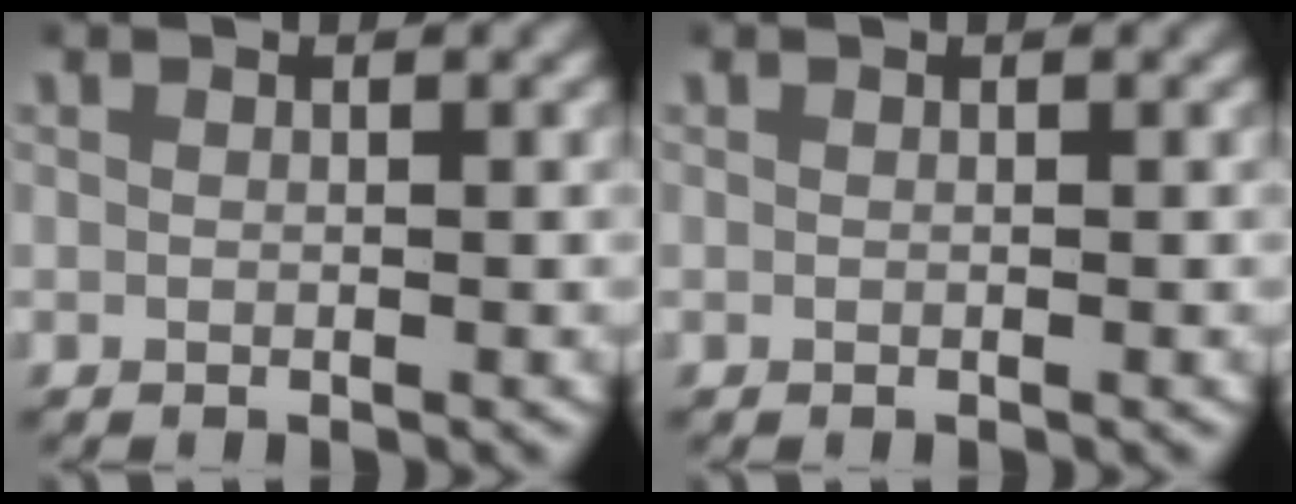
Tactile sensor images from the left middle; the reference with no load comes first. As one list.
[{"total": 0.0}]